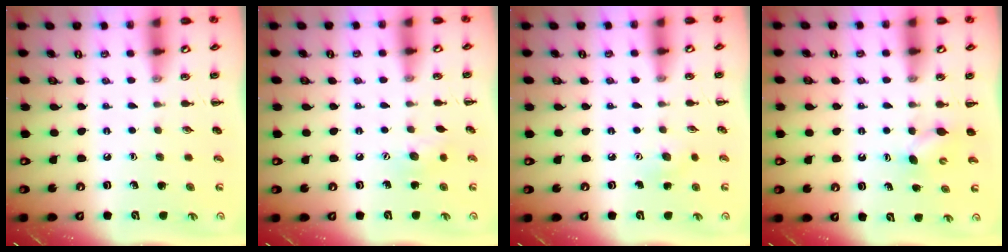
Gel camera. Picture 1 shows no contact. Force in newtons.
{"total": 6.7, "press": 6.6, "slide": 1.0}
{"total": 5.2, "press": 5.0, "slide": 1.3}
{"total": 3.5, "press": 3.4, "slide": 1.0}